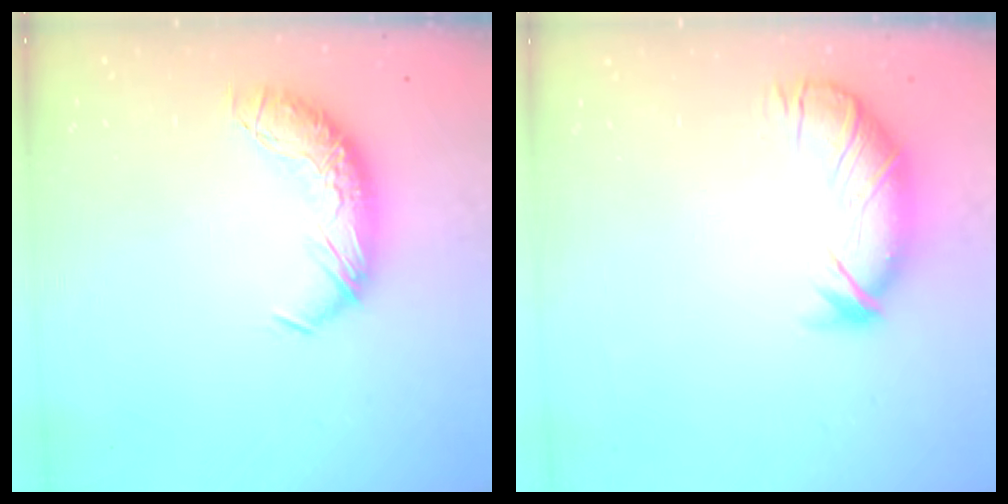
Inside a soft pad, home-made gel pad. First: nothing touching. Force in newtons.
{"total": 3.2, "press": 2.6, "slide": 1.8}